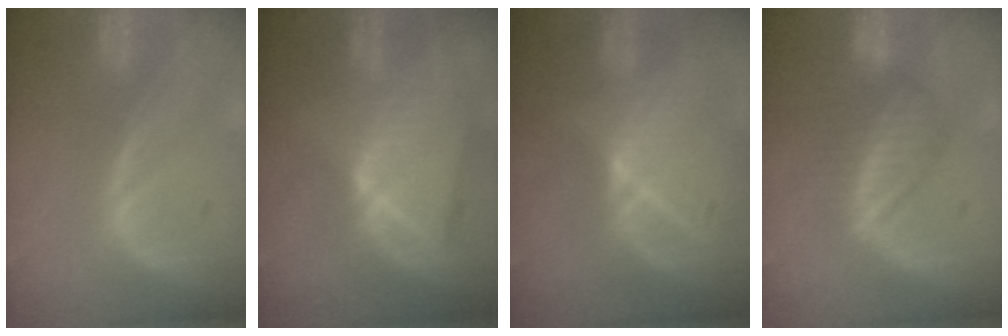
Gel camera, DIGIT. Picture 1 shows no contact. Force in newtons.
{"total": 8.9, "press": 7.9, "slide": 4.2}
{"total": 9.0, "press": 8.0, "slide": 4.0}
{"total": 6.6, "press": 5.9, "slide": 2.8}